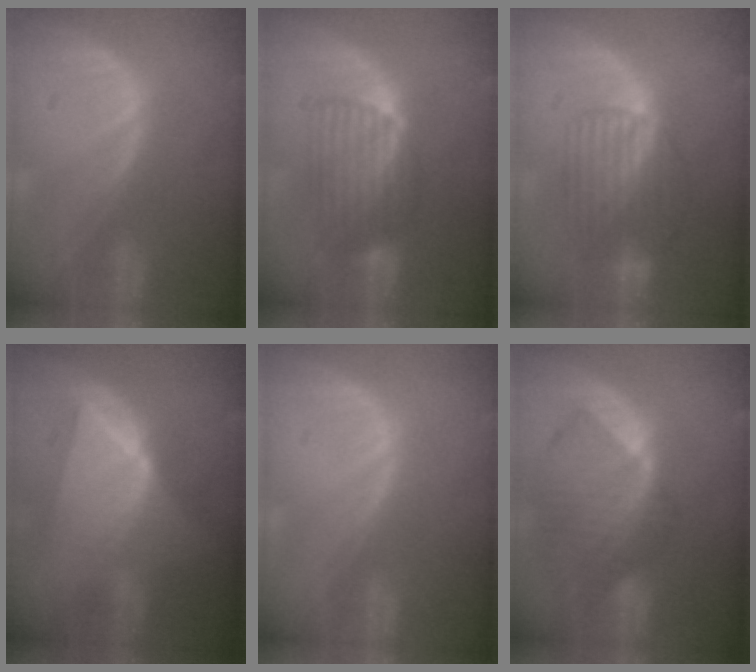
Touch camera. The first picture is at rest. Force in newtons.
{"total": 6.8, "press": 6.6, "slide": 1.4}
{"total": 7.8, "press": 7.4, "slide": 2.4}
{"total": 9.9, "press": 9.8, "slide": 0.6}
{"total": 0.0}
{"total": 10.2, "press": 8.8, "slide": 5.1}